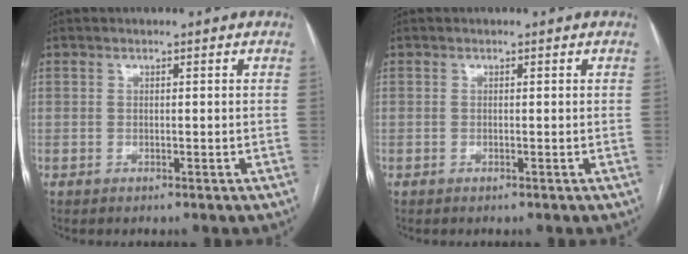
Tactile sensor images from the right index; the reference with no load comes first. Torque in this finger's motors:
{"motor_torque": [0.03, 0.14, -0.05, -0.01]}